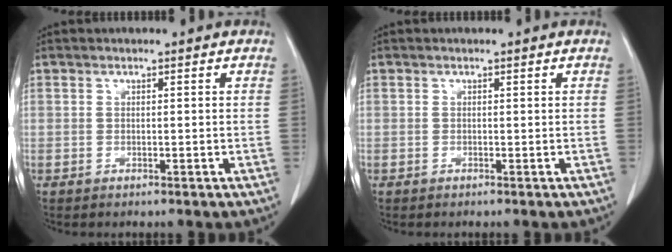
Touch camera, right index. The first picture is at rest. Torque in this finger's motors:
{"motor_torque": [0.01, -0.03, -0.01, 0.00]}